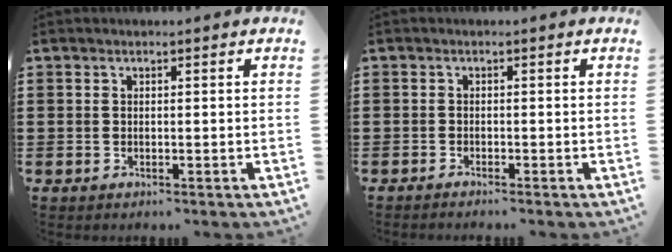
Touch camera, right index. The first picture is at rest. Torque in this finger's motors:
{"motor_torque": [0.16, 0.14, 0.01, 0.00]}